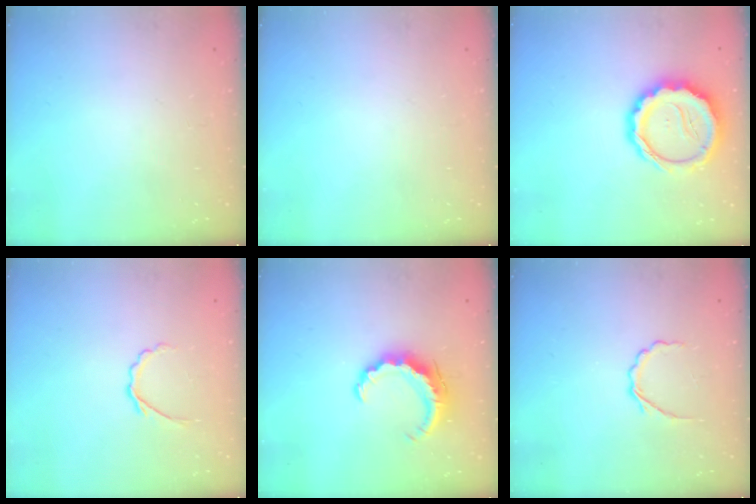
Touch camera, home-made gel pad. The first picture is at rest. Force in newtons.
{"total": 0.0}
{"total": 14.0, "press": 13.7, "slide": 2.9}
{"total": 3.1, "press": 2.9, "slide": 1.0}
{"total": 8.5, "press": 8.4, "slide": 1.0}
{"total": 3.6, "press": 3.4, "slide": 1.2}